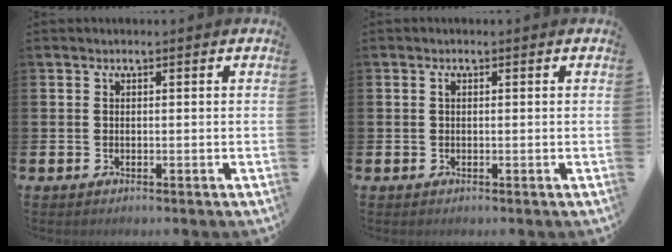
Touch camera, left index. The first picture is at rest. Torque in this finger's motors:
{"motor_torque": [0.12, -0.03, 0.04, 0.03]}